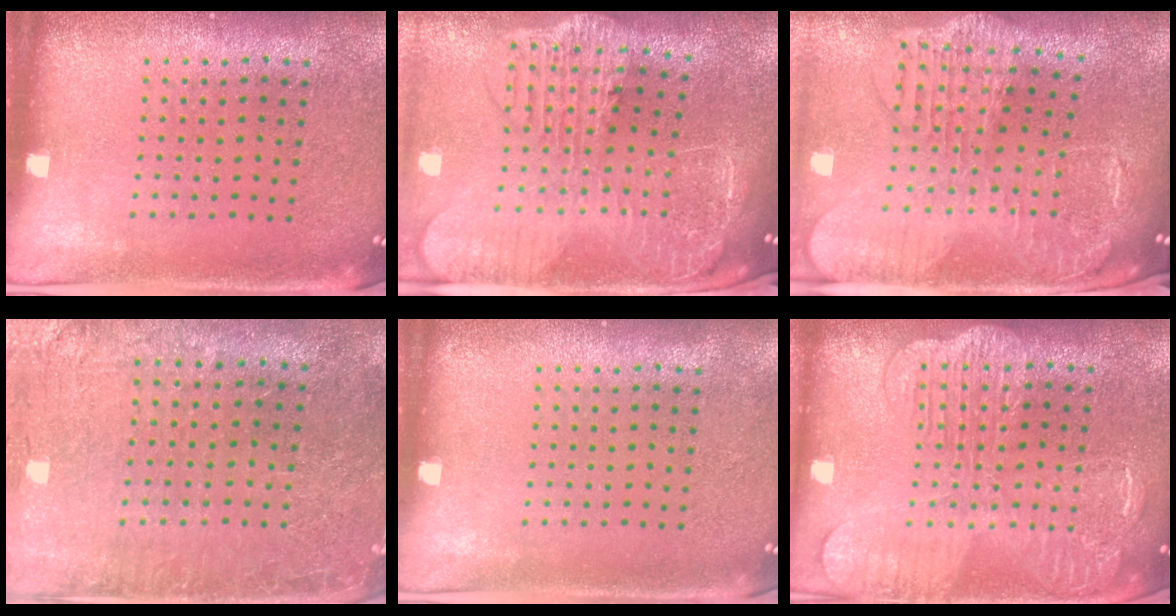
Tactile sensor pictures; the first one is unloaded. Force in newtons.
{"total": 3.9, "press": 3.1, "slide": 2.5}
{"total": 3.0, "press": 2.5, "slide": 1.6}
{"total": 1.1, "press": 1.1, "slide": 0.1}
{"total": 0.0}
{"total": 4.0, "press": 3.9, "slide": 0.6}